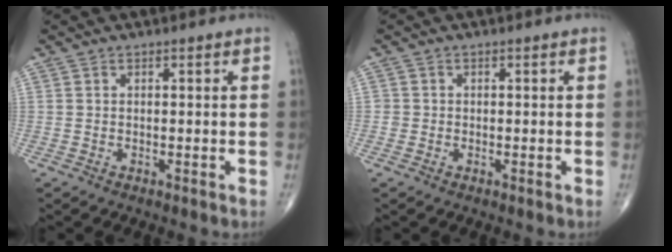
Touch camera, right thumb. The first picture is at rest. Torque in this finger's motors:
{"motor_torque": [0.13, 0.02, 0.19, 0.12, -0.02]}